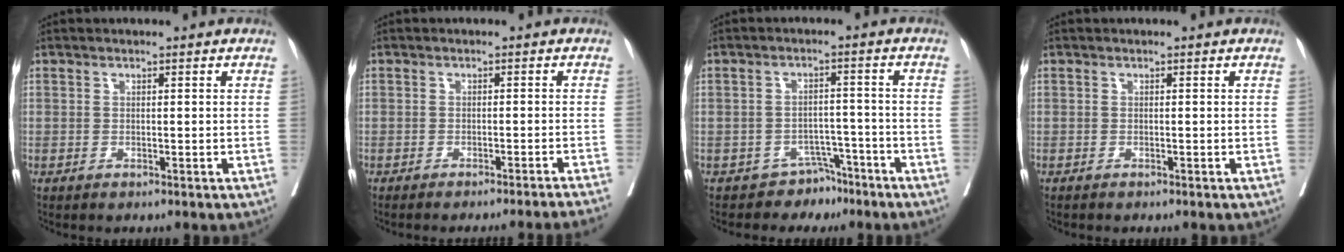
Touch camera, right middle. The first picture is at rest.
{"total": 10.1, "force": [-9.3, -2.5, 3.1], "torque": [-0.008, -0.027, -0.110]}
{"total": 4.6, "force": [-3.7, 2.7, 0.0], "torque": [0.011, 0.019, -0.052]}
{"total": 0.0}